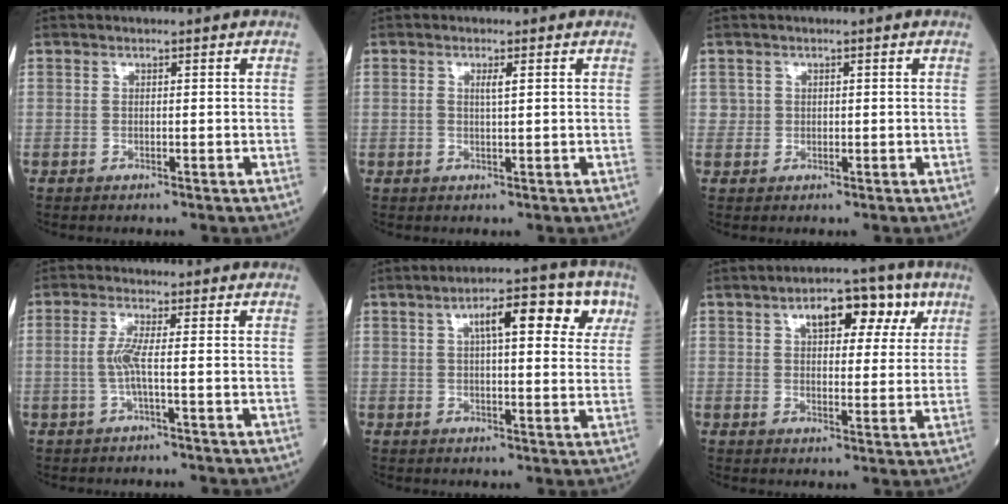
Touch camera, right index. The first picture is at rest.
{"total": 1.4, "force": [0.5, 0.0, 1.3], "torque": [-0.027, 0.001, 0.011]}
{"total": 1.1, "force": [0.4, 1.0, -0.1], "torque": [0.013, 0.005, 0.006]}
{"total": 2.9, "force": [-0.4, -0.4, 2.8], "torque": [-0.064, -0.002, -0.007]}
{"total": 11.0, "force": [4.6, 3.4, 9.4], "torque": [-0.125, 0.029, 0.057]}
{"total": 9.5, "force": [4.7, 4.4, 7.0], "torque": [-0.095, 0.022, 0.064]}